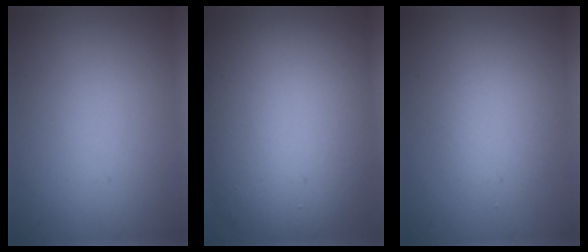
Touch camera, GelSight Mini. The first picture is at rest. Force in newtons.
{"total": 13.1, "press": 13.1, "slide": 0.7}
{"total": 2.5, "press": 2.4, "slide": 0.1}